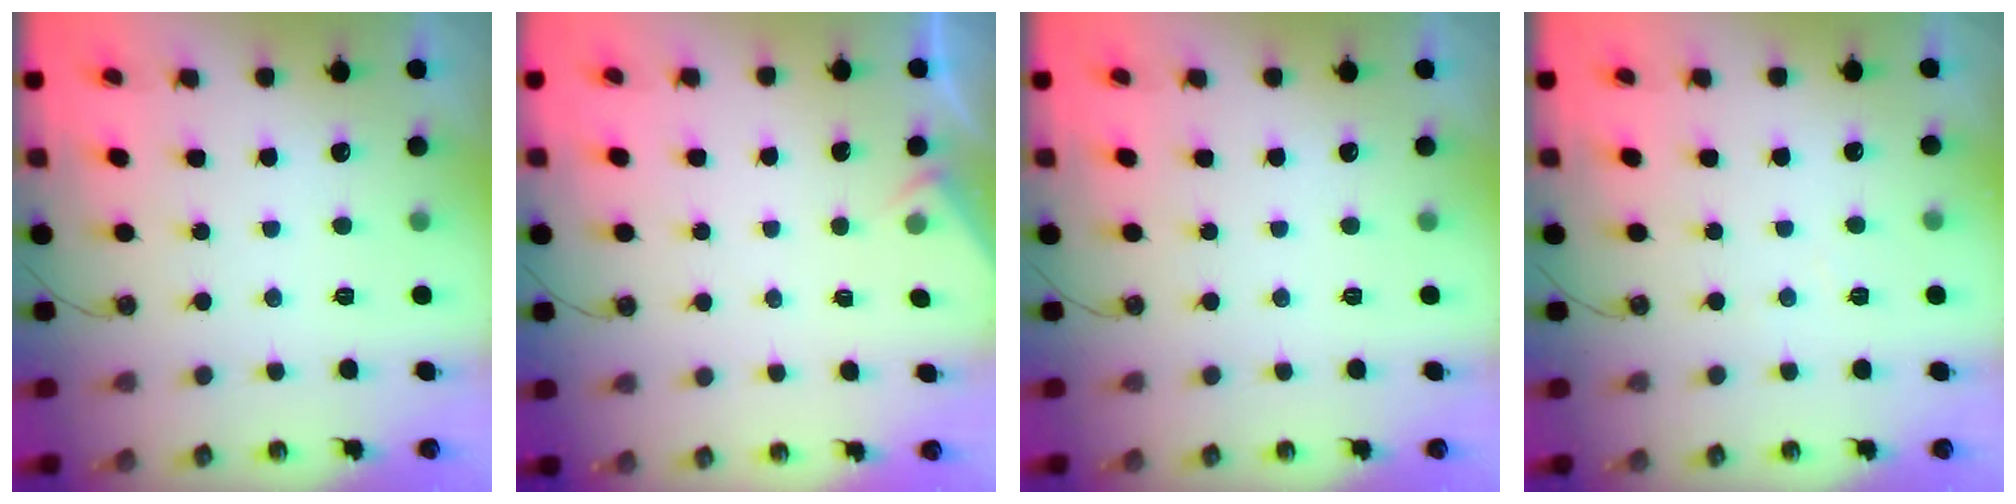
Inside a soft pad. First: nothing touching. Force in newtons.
{"total": 2.8, "press": 2.7, "slide": 0.4}
{"total": 0.0}
{"total": 2.9, "press": 2.9, "slide": 0.5}